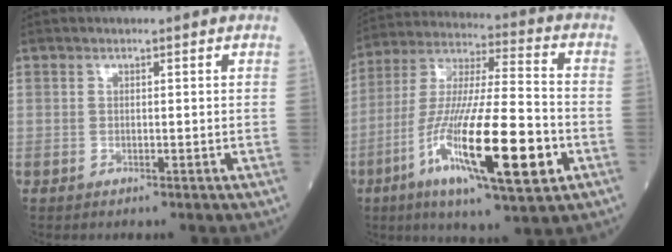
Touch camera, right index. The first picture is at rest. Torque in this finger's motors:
{"motor_torque": [2.14, 0.00, 0.65, 0.21]}